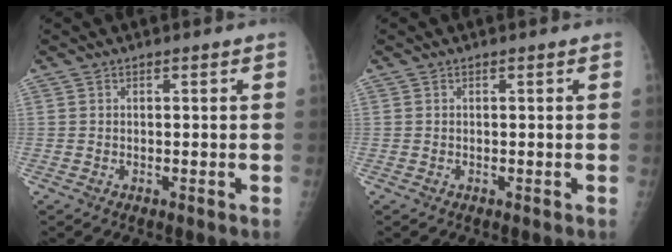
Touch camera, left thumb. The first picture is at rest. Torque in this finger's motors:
{"motor_torque": [-0.04, 0.05, 0.00, 0.00, 0.00]}